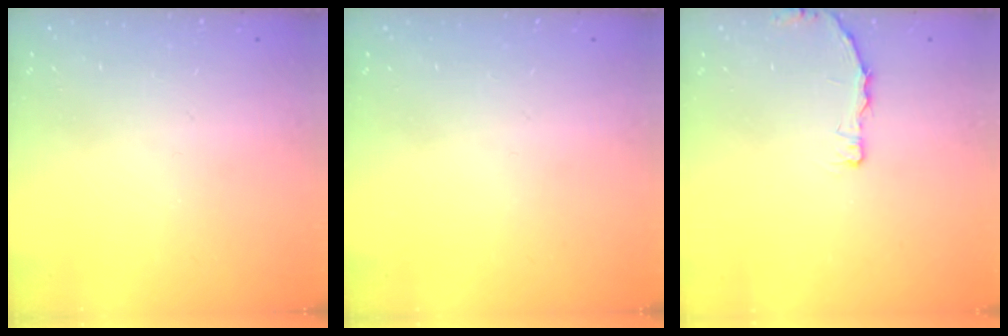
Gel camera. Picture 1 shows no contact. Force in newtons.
{"total": 0.0}
{"total": 3.6, "press": 3.6, "slide": 0.4}